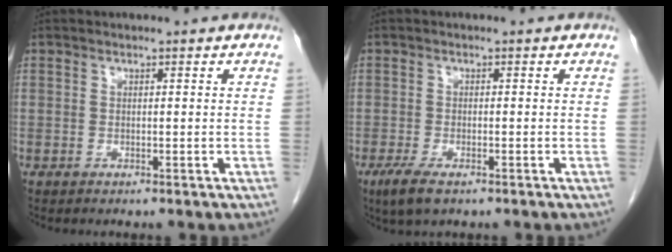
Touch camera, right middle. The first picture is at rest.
{"total": 4.1, "force": [-2.6, 0.8, 3.0], "torque": [-0.066, -0.011, -0.047]}